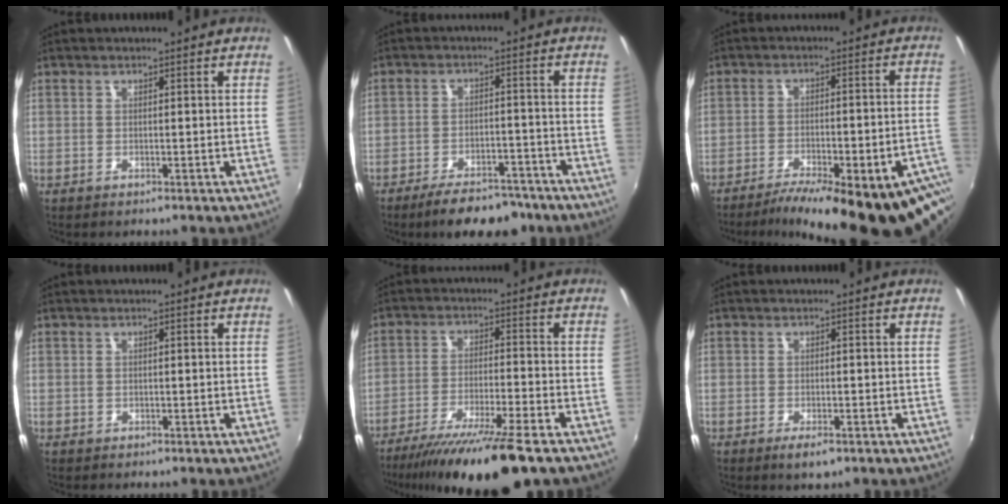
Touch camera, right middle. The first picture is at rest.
{"total": 11.1, "force": [-8.8, 4.0, 5.4], "torque": [-0.111, -0.002, -0.127]}
{"total": 25.4, "force": [-19.6, 4.7, 15.3], "torque": [-0.226, -0.045, -0.263]}
{"total": 0.0}
{"total": 15.8, "force": [-12.3, 0.3, 10.0], "torque": [-0.192, -0.036, -0.205]}
{"total": 2.6, "force": [-1.6, 0.7, 2.0], "torque": [-0.042, -0.009, -0.026]}